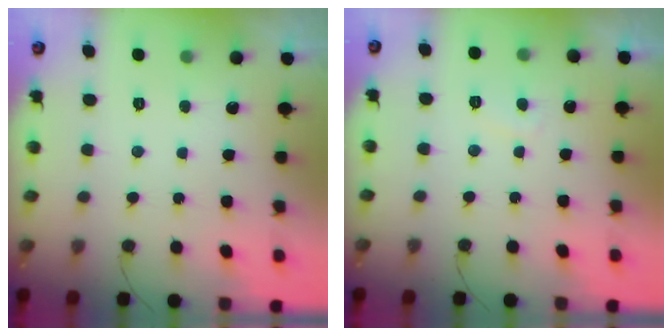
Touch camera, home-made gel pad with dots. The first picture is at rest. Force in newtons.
{"total": 1.2, "press": 1.1, "slide": 0.5}